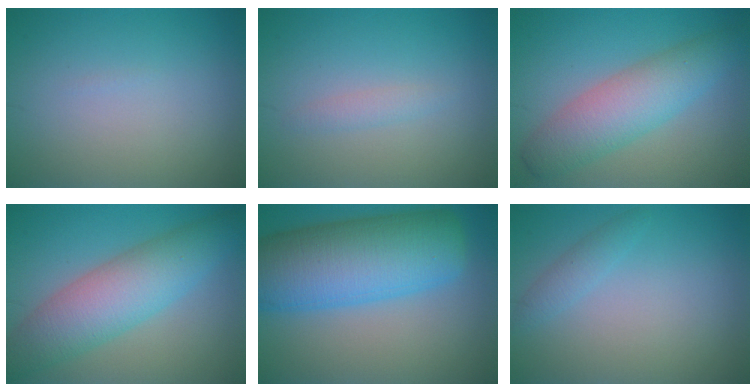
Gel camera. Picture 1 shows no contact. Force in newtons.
{"total": 1.1, "press": 1.1, "slide": 0.1}
{"total": 5.8, "press": 5.8, "slide": 0.1}
{"total": 7.1, "press": 7.1, "slide": 0.4}
{"total": 11.9, "press": 11.9, "slide": 0.3}
{"total": 1.4, "press": 1.4, "slide": 0.1}